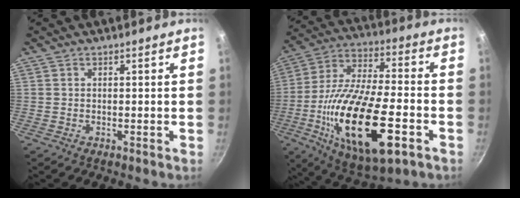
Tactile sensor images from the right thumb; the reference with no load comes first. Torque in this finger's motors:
{"motor_torque": [0.29, 1.47, 2.36, -0.40, 0.72]}